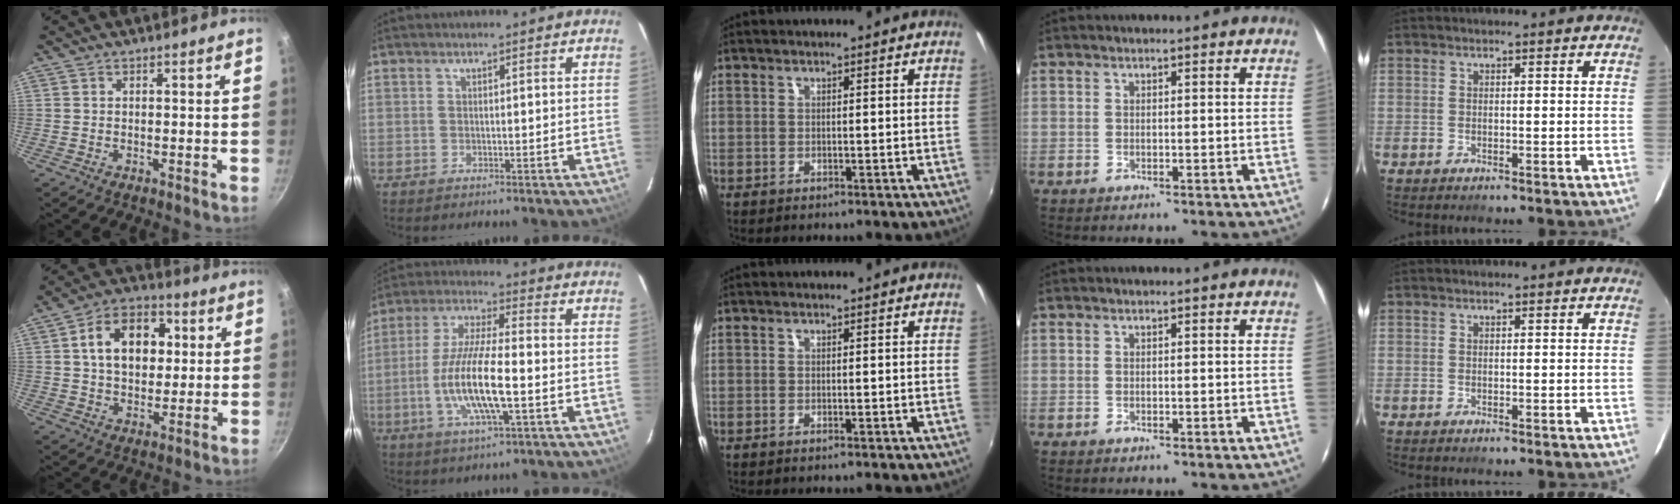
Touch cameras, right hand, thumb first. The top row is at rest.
{"thumb": {"total": 13.9, "force": [2.8, 9.7, 9.5], "torque": [-0.117, 0.015, 0.034]}, "index": {"total": 13.4, "force": [-3.5, 2.6, 12.7], "torque": [-0.259, -0.006, -0.068]}}